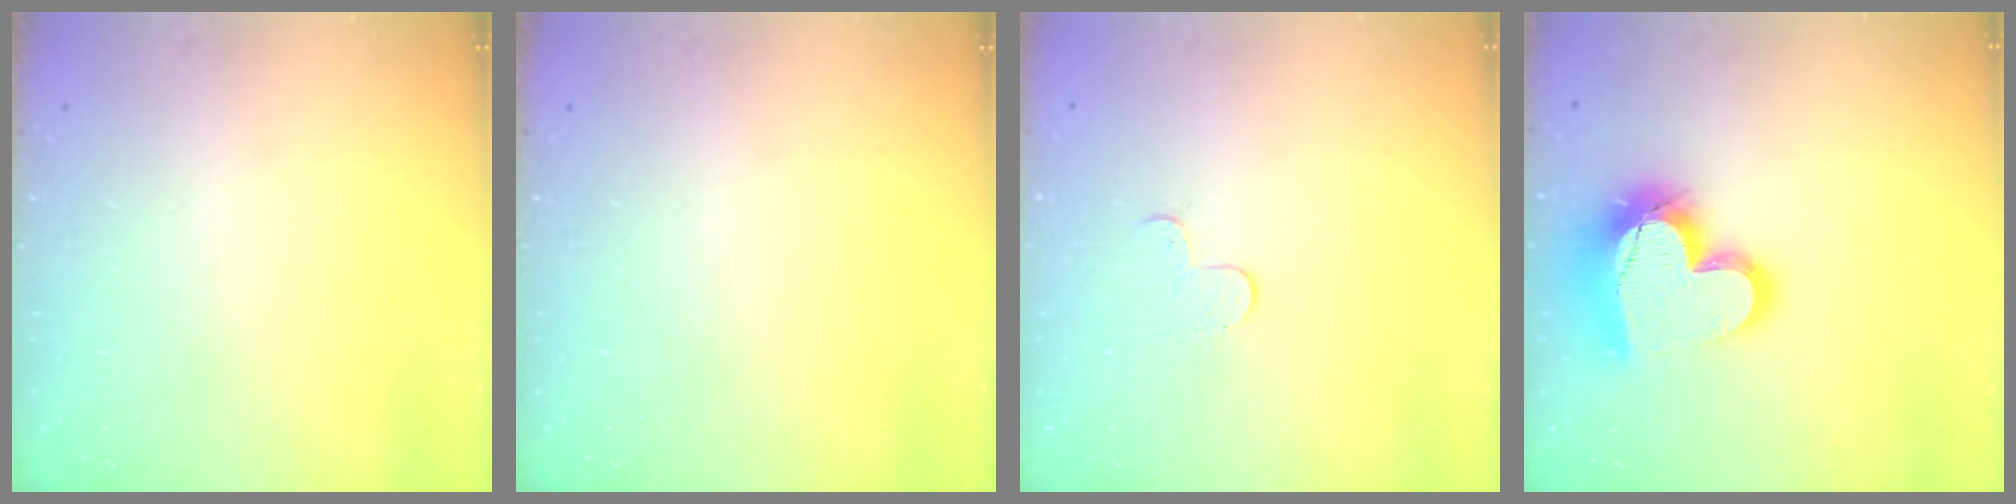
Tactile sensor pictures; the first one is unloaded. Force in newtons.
{"total": 0.0}
{"total": 3.3, "press": 3.3, "slide": 0.4}
{"total": 19.2, "press": 19.2, "slide": 1.5}